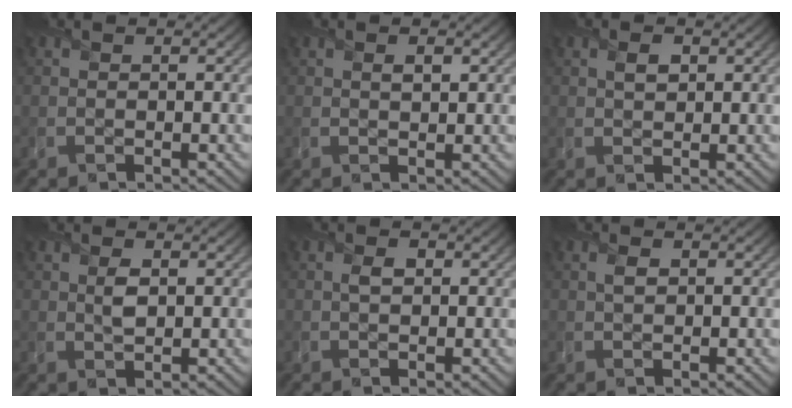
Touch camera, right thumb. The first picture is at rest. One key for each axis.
{"total": 1.1, "fx": 0.5, "fy": 0.6, "fz": 0.7, "tx": -0.012, "ty": -0.005, "tz": 0.010}
{"total": 1.7, "fx": 0.7, "fy": 1.2, "fz": 1.1, "tx": -0.020, "ty": -0.001, "tz": 0.013}
{"total": 2.1, "fx": 0.6, "fy": 1.1, "fz": 1.6, "tx": -0.034, "ty": -0.004, "tz": 0.014}
{"total": 1.2, "fx": 0.3, "fy": 0.8, "fz": 0.8, "tx": -0.015, "ty": -0.001, "tz": 0.006}
{"total": 1.2, "fx": 0.4, "fy": 0.8, "fz": 0.8, "tx": -0.018, "ty": 0.000, "tz": 0.009}